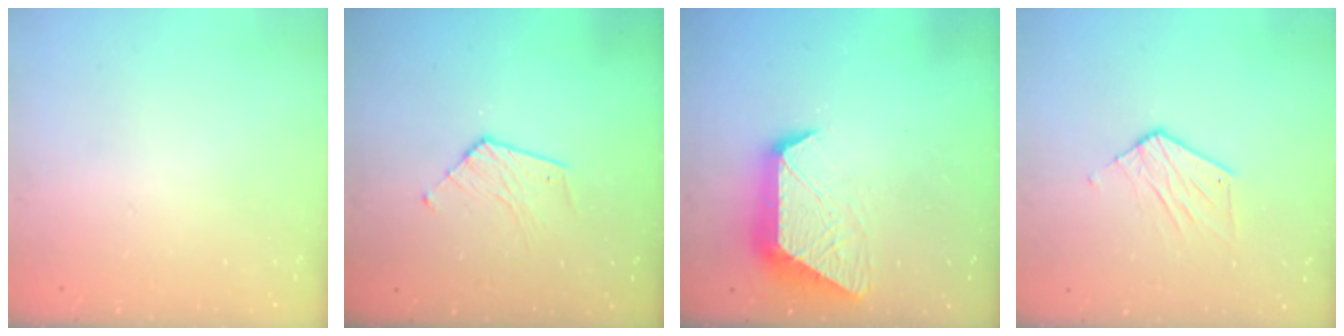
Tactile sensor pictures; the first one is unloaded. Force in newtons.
{"total": 6.4, "press": 6.4, "slide": 0.5}
{"total": 12.2, "press": 12.2, "slide": 0.8}
{"total": 6.9, "press": 6.9, "slide": 0.4}